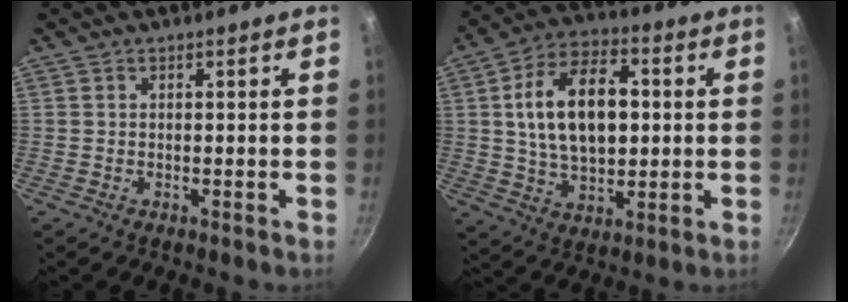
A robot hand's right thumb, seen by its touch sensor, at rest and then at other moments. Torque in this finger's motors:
{"motor_torque": [-0.75, 1.44, 1.15, 0.45, 0.21]}